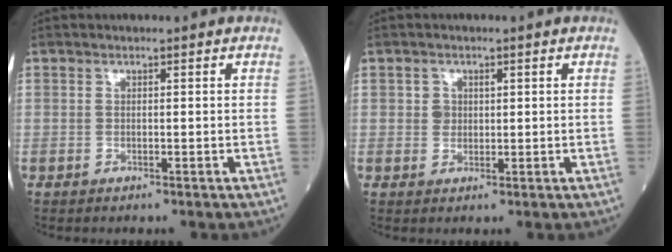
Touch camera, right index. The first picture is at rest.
{"total": 1.8, "force": [0.4, 1.6, 0.6], "torque": [-0.009, 0.000, 0.006]}